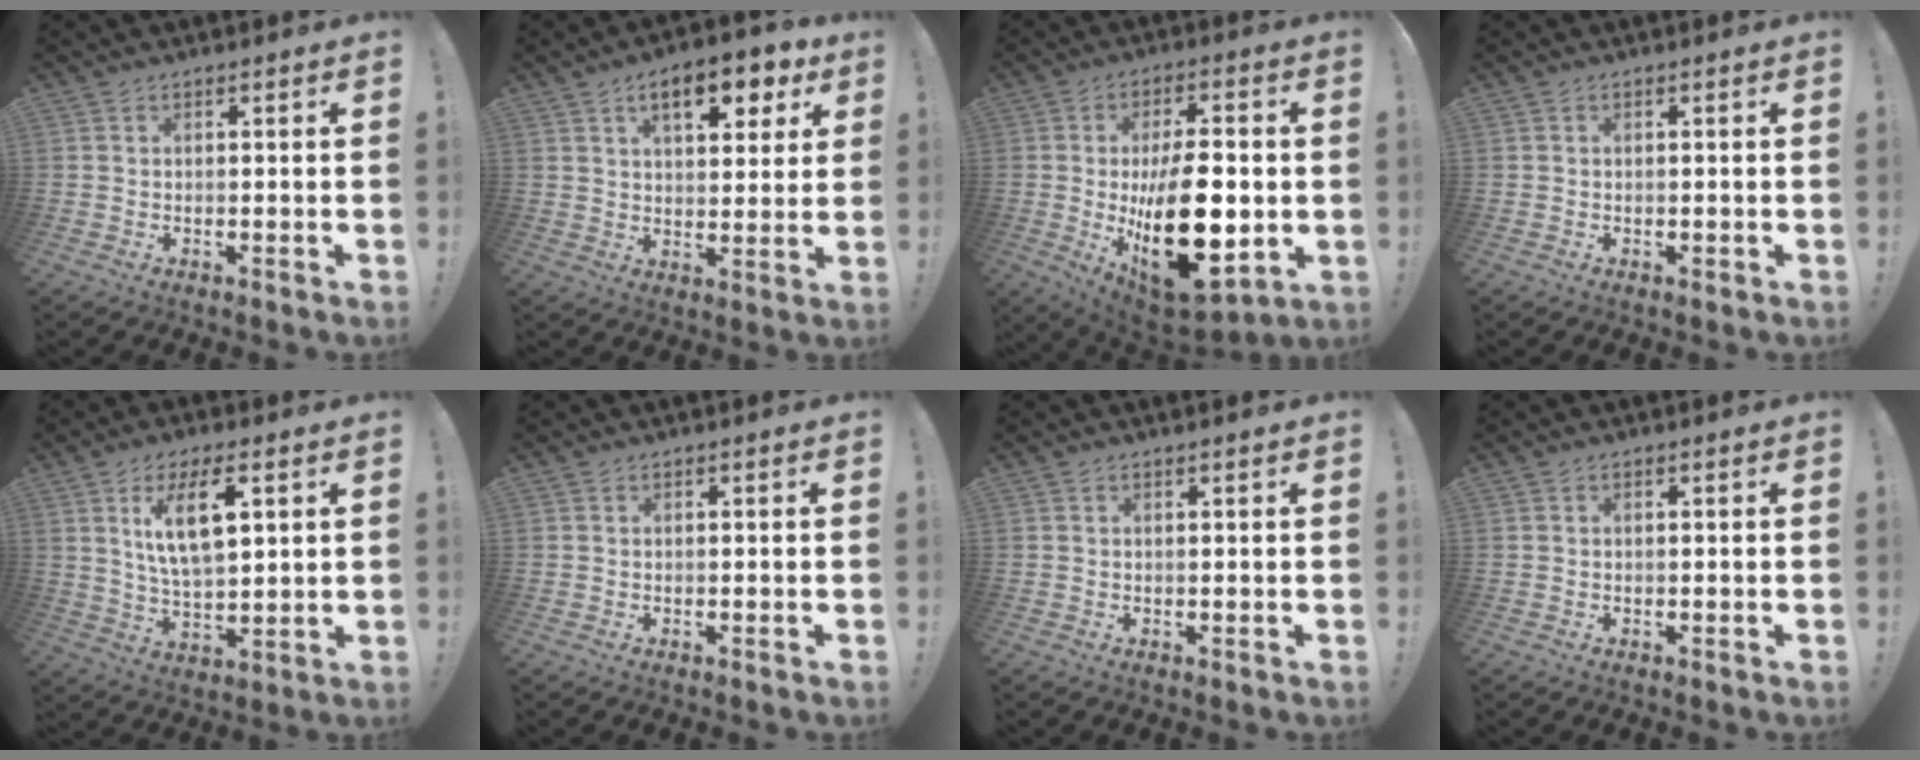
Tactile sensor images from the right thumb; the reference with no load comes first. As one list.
[{"total": 12.5, "force": [6.3, 5.5, 9.3], "torque": [-0.130, -0.025, 0.102]}, {"total": 25.9, "force": [-2.5, 13.0, 22.2], "torque": [-0.375, -0.011, -0.023]}, {"total": 0.0}, {"total": 12.2, "force": [5.0, 4.8, 10.0], "torque": [-0.187, -0.007, 0.081]}, {"total": 0.0}, {"total": 0.7, "force": [0.4, -0.2, 0.5], "torque": [-0.008, -0.001, 0.007]}, {"total": 0.0}]